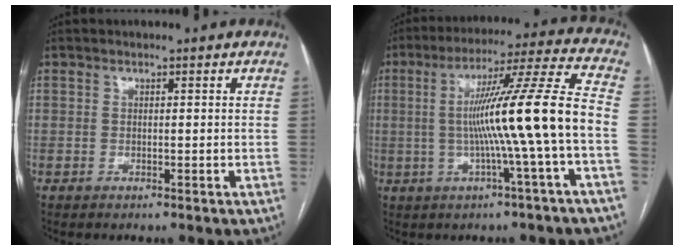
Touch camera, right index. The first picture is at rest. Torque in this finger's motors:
{"motor_torque": [2.07, -0.07, 1.05, 0.21]}